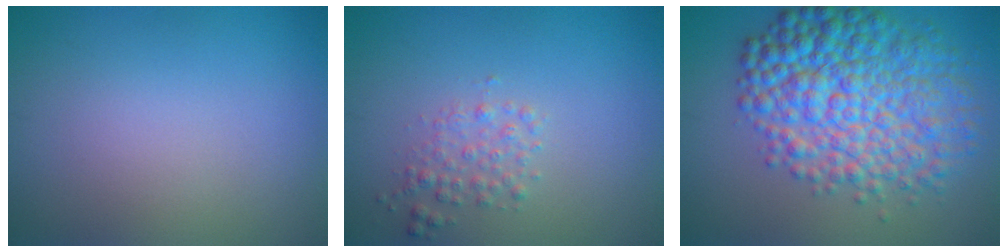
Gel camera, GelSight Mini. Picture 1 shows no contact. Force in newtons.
{"total": 1.7, "press": 1.7, "slide": 0.1}
{"total": 9.5, "press": 9.5, "slide": 0.1}